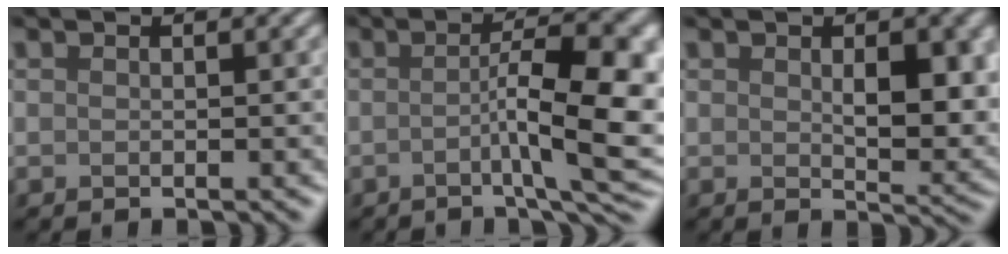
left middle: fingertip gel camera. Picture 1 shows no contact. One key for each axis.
{"total": 9.1, "fx": -1.3, "fy": 2.2, "fz": 8.7, "tx": -0.115, "ty": 0.004, "tz": -0.023}
{"total": 4.8, "fx": 0.8, "fy": 2.2, "fz": 4.2, "tx": -0.057, "ty": -0.009, "tz": 0.022}